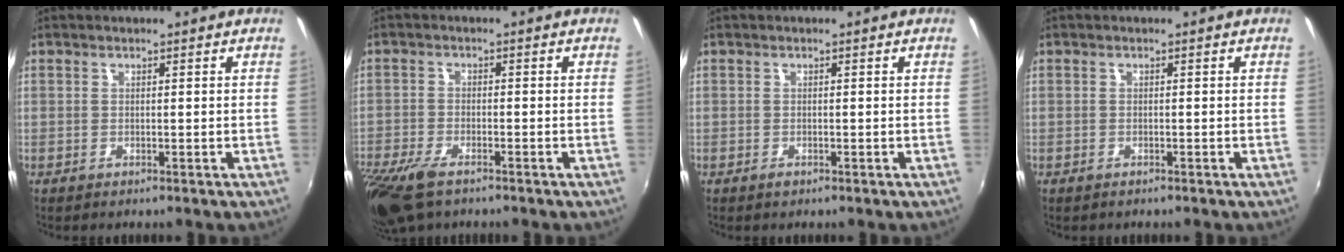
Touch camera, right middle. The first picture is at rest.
{"total": 10.2, "force": [-7.3, 3.8, 6.0], "torque": [-0.154, -0.041, -0.141]}
{"total": 0.7, "force": [-0.5, 0.4, 0.3], "torque": [-0.005, -0.004, -0.011]}
{"total": 0.6, "force": [-0.5, 0.3, 0.1], "torque": [-0.004, 0.000, -0.008]}